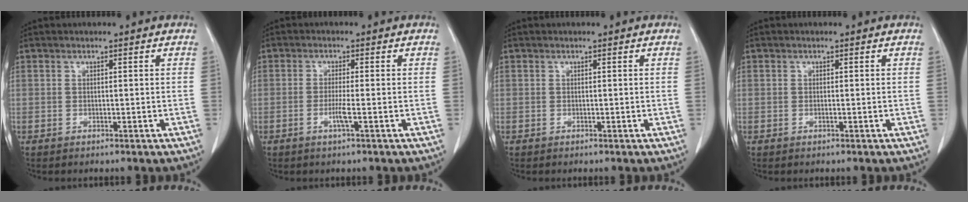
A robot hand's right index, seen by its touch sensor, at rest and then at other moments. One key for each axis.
{"total": 2.6, "fx": -0.9, "fy": -0.3, "fz": 2.4, "tx": -0.049, "ty": -0.004, "tz": -0.020}
{"total": 0.0}
{"total": 0.0}